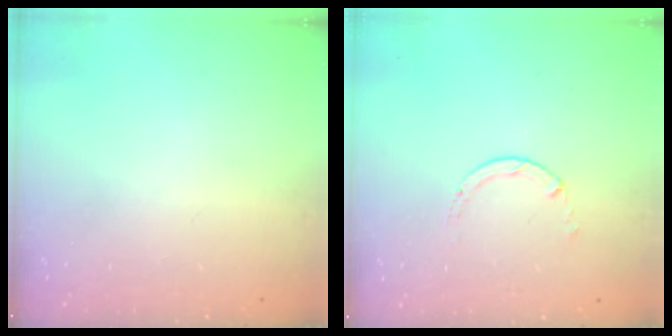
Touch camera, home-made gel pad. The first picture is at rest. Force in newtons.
{"total": 0.6, "press": 0.5, "slide": 0.1}